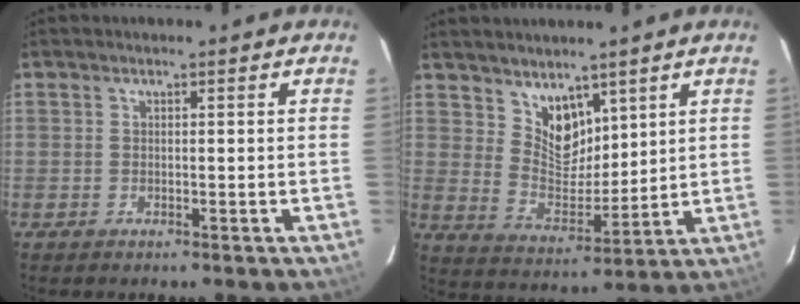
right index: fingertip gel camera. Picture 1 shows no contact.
{"total": 7.9, "force": [5.5, 4.6, 3.3], "torque": [-0.049, -0.004, 0.110]}